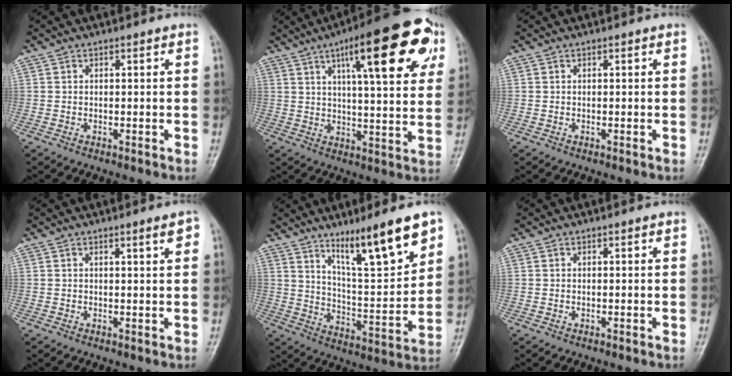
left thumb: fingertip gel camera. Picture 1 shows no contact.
{"total": 21.9, "force": [9.7, 6.0, 18.7], "torque": [-0.234, -0.007, 0.132]}
{"total": 0.0}
{"total": 2.3, "force": [1.2, 0.2, 2.0], "torque": [-0.026, -0.005, 0.017]}
{"total": 16.5, "force": [10.3, 2.9, 12.6], "torque": [-0.181, -0.061, 0.179]}
{"total": 0.5, "force": [0.2, 0.2, 0.4], "torque": [-0.007, 0.003, 0.005]}